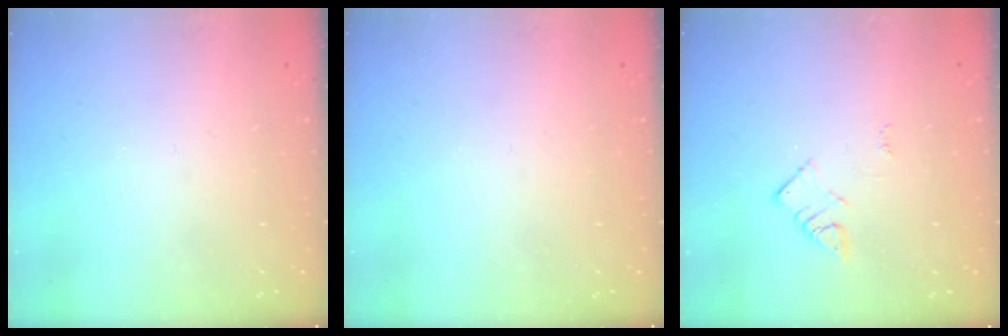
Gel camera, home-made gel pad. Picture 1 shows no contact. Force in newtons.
{"total": 0.0}
{"total": 3.4, "press": 3.4, "slide": 0.2}